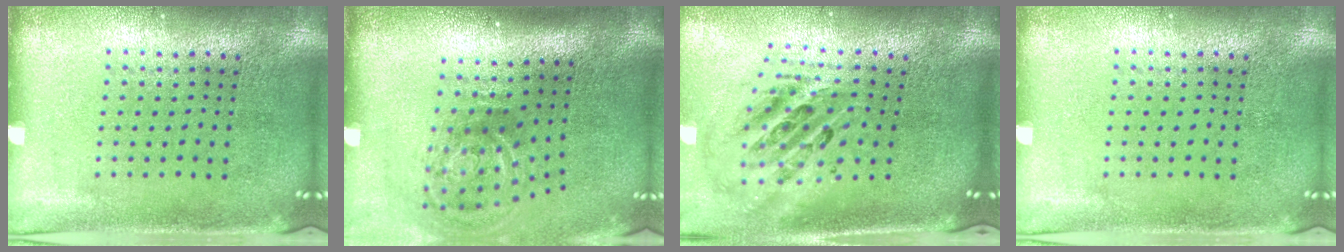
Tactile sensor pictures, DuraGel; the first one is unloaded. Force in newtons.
{"total": 2.1, "press": 1.2, "slide": 1.7}
{"total": 2.5, "press": 1.7, "slide": 1.8}
{"total": 0.0}